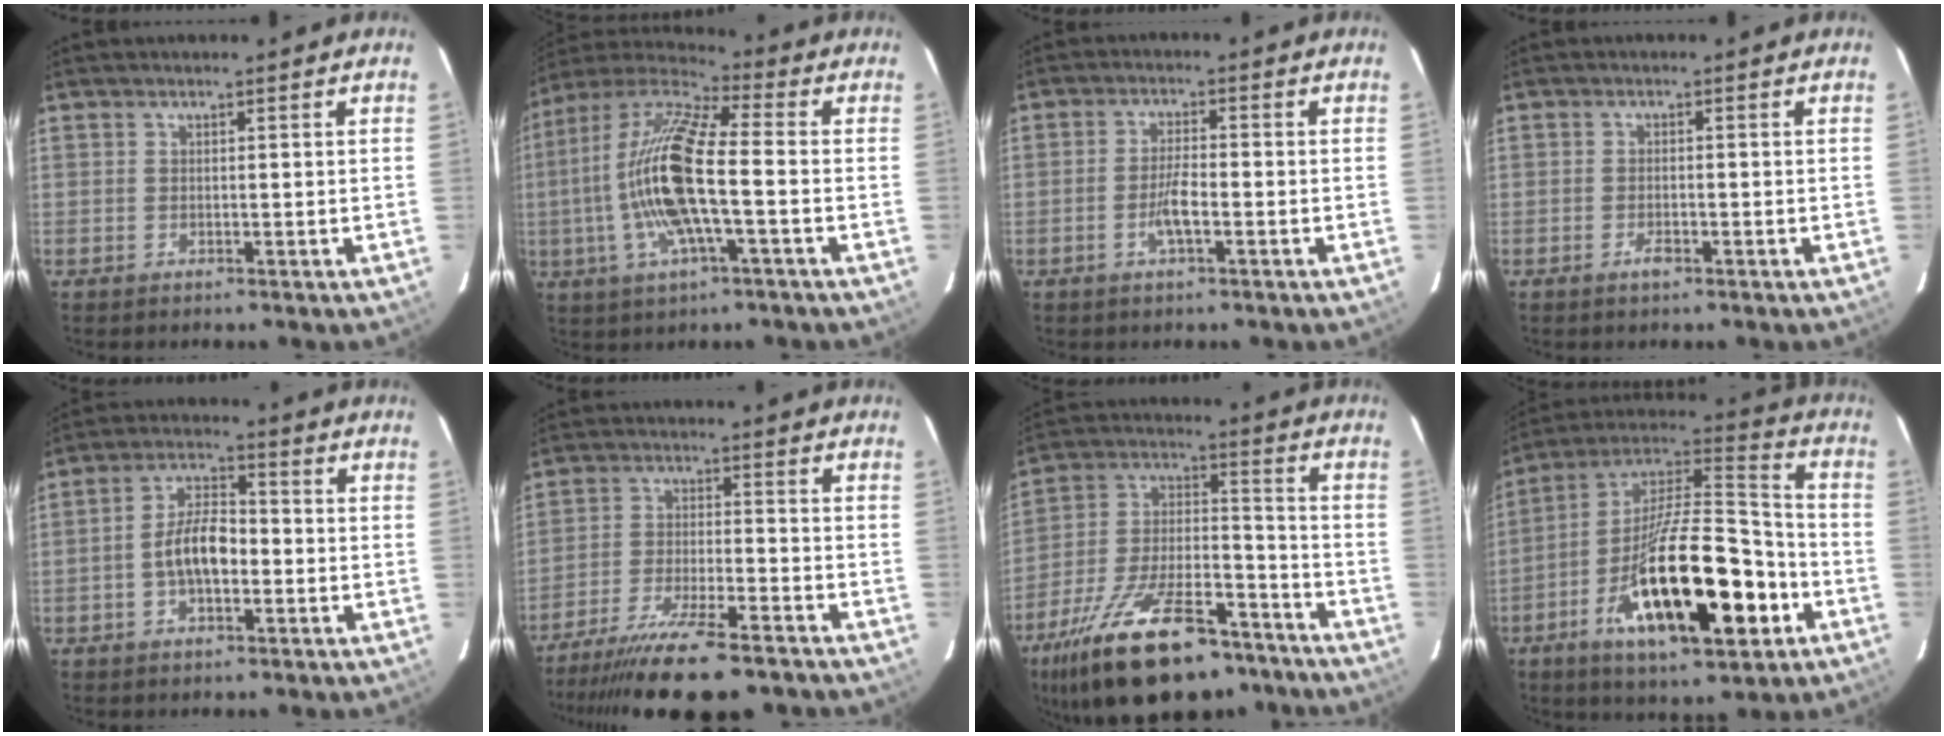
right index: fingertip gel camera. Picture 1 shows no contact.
{"total": 17.6, "force": [-2.3, 3.8, 17.0], "torque": [-0.326, -0.001, -0.050]}
{"total": 4.6, "force": [-1.8, 1.0, 4.1], "torque": [-0.081, 0.000, -0.034]}
{"total": 2.0, "force": [-1.1, 0.8, 1.4], "torque": [-0.027, -0.001, -0.021]}
{"total": 7.8, "force": [-1.9, 3.7, 6.6], "torque": [-0.128, 0.013, -0.031]}
{"total": 18.5, "force": [-15.4, 3.5, 9.7], "torque": [-0.197, -0.037, -0.247]}
{"total": 27.5, "force": [-19.3, 11.0, 16.2], "torque": [-0.304, -0.008, -0.293]}
{"total": 26.1, "force": [-10.1, 8.7, 22.4], "torque": [-0.387, -0.017, -0.168]}